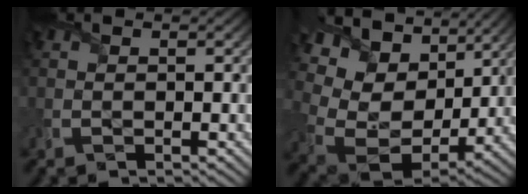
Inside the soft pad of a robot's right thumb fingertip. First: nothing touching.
{"total": 15.7, "force": [6.5, 11.0, 9.2], "torque": [-0.222, 0.007, 0.131]}